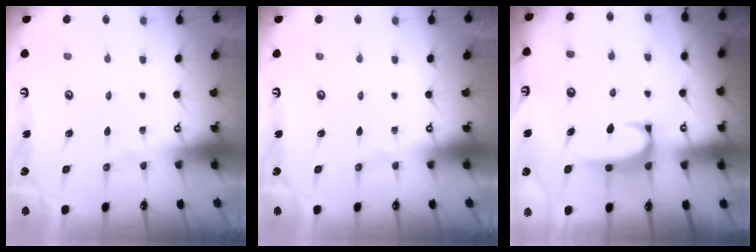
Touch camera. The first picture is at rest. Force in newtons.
{"total": 0.0}
{"total": 2.3, "press": 2.3, "slide": 0.3}